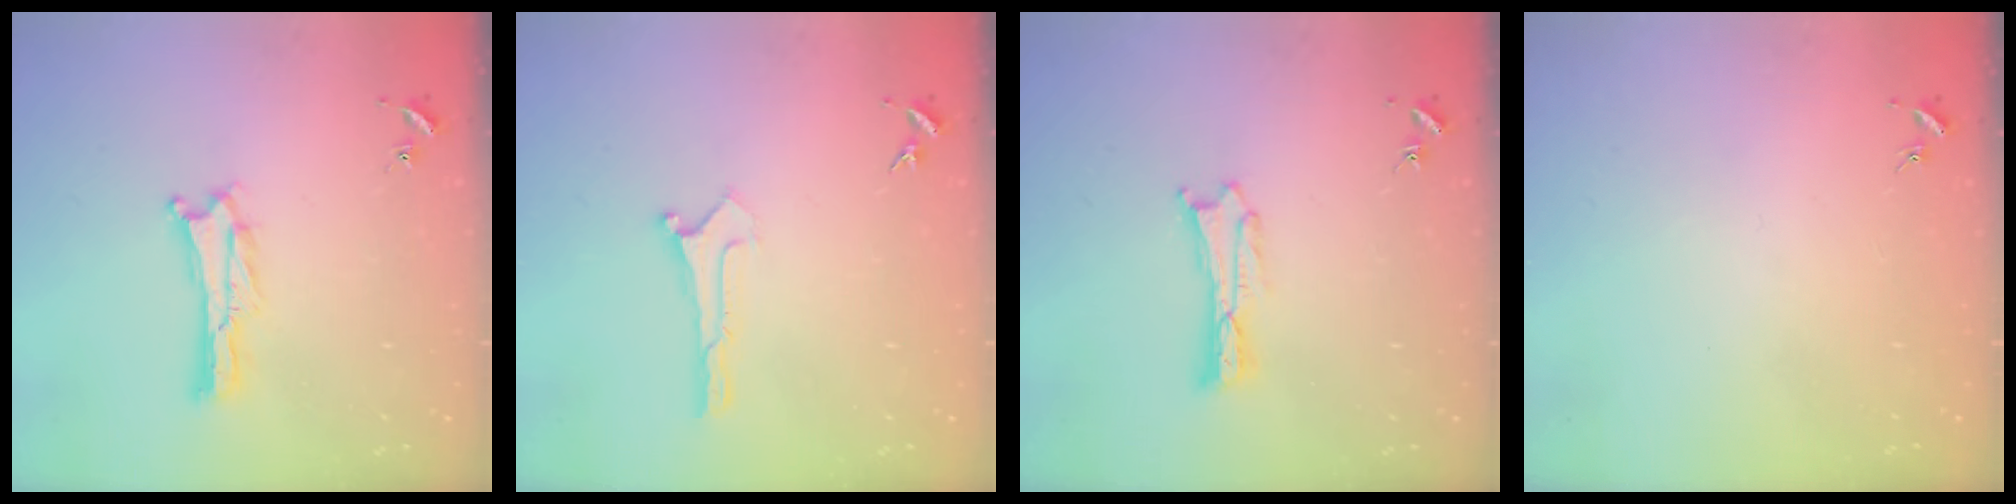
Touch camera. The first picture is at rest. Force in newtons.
{"total": 0.0}
{"total": 0.5, "press": 0.5, "slide": 0.2}
{"total": 0.0}